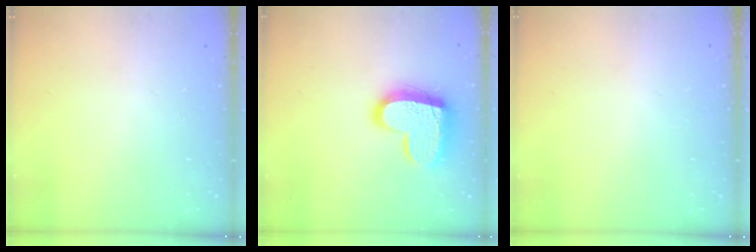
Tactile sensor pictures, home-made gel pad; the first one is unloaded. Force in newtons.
{"total": 15.7, "press": 15.6, "slide": 1.1}
{"total": 0.0}